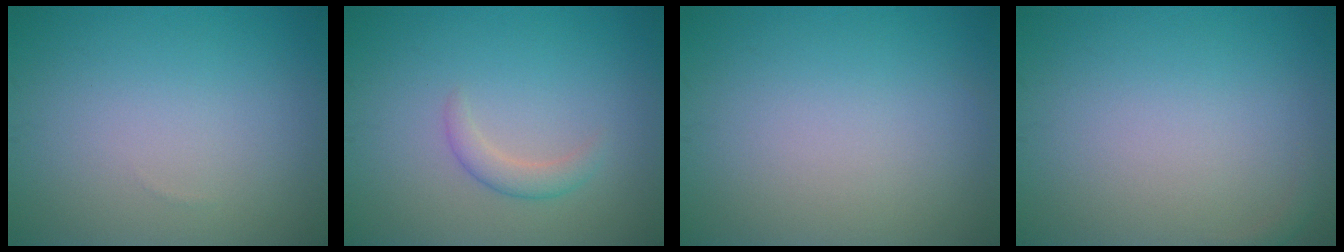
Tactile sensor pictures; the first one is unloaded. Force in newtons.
{"total": 1.7, "press": 1.7, "slide": 0.1}
{"total": 0.0}
{"total": 0.6, "press": 0.6, "slide": 0.1}